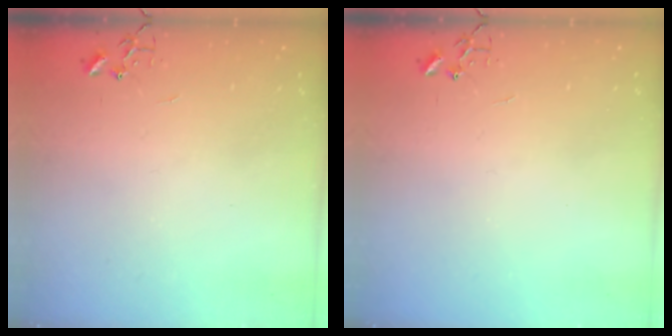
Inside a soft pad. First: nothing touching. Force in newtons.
{"total": 0.0}